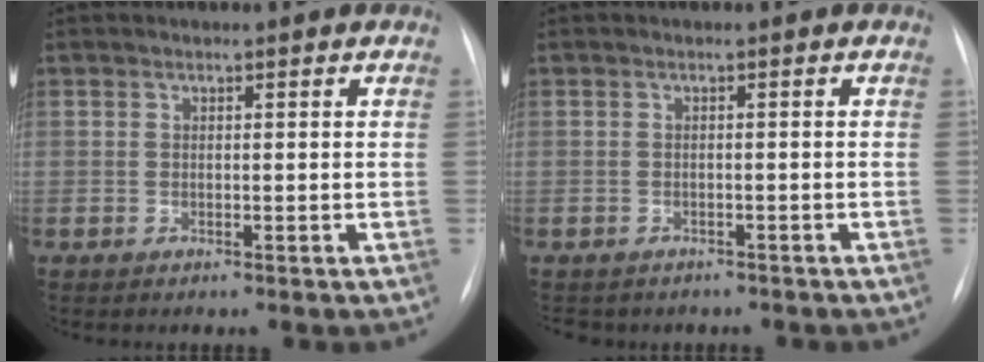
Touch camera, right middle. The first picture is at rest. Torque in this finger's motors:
{"motor_torque": [0.46, -0.54, 0.10, 0.04]}